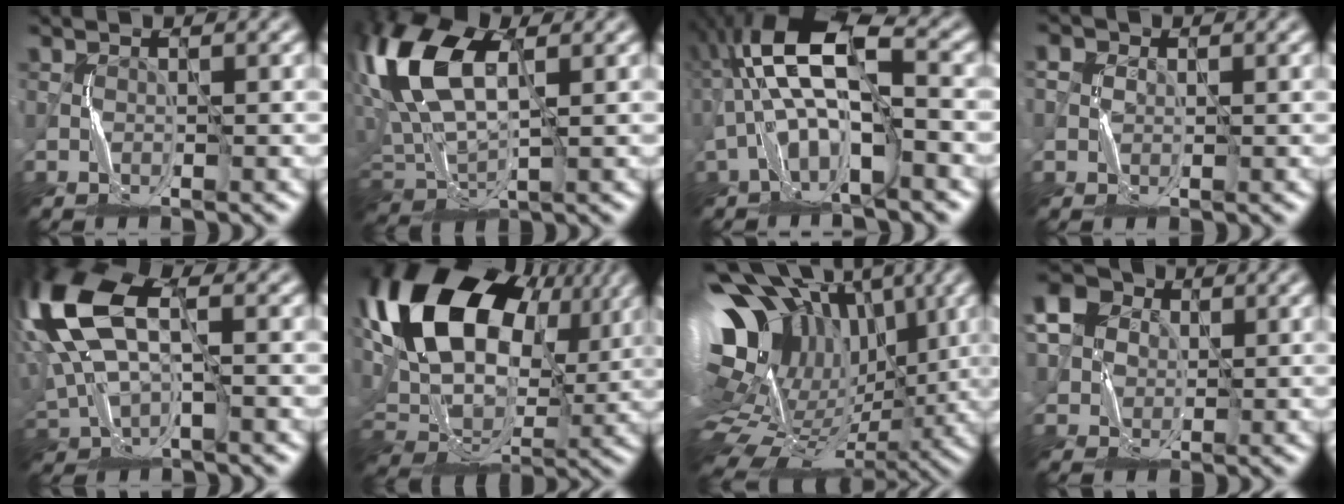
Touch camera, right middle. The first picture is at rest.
{"total": 11.4, "force": [4.1, 5.9, 8.8], "torque": [-0.206, 0.019, 0.076]}
{"total": 9.2, "force": [-0.7, 3.6, 8.4], "torque": [-0.152, 0.029, -0.020]}
{"total": 2.0, "force": [0.6, 1.8, 0.7], "torque": [-0.003, 0.008, 0.002]}
{"total": 11.4, "force": [3.0, 6.0, 9.2], "torque": [-0.223, 0.006, 0.055]}
{"total": 16.1, "force": [7.3, 10.0, 10.3], "torque": [-0.213, 0.036, 0.134]}
{"total": 17.7, "force": [3.9, 11.8, 12.6], "torque": [-0.223, 0.001, 0.114]}
{"total": 6.5, "force": [2.2, 5.5, 2.5], "torque": [-0.049, 0.029, 0.017]}